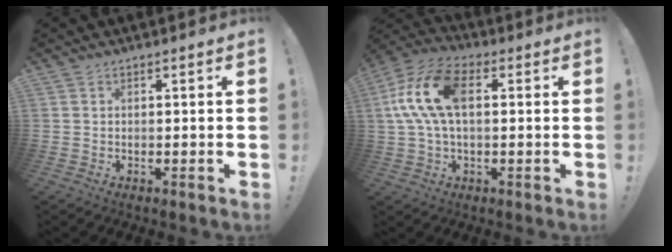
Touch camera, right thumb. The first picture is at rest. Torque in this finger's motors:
{"motor_torque": [2.04, 2.04, 0.83, -0.59, 0.12]}